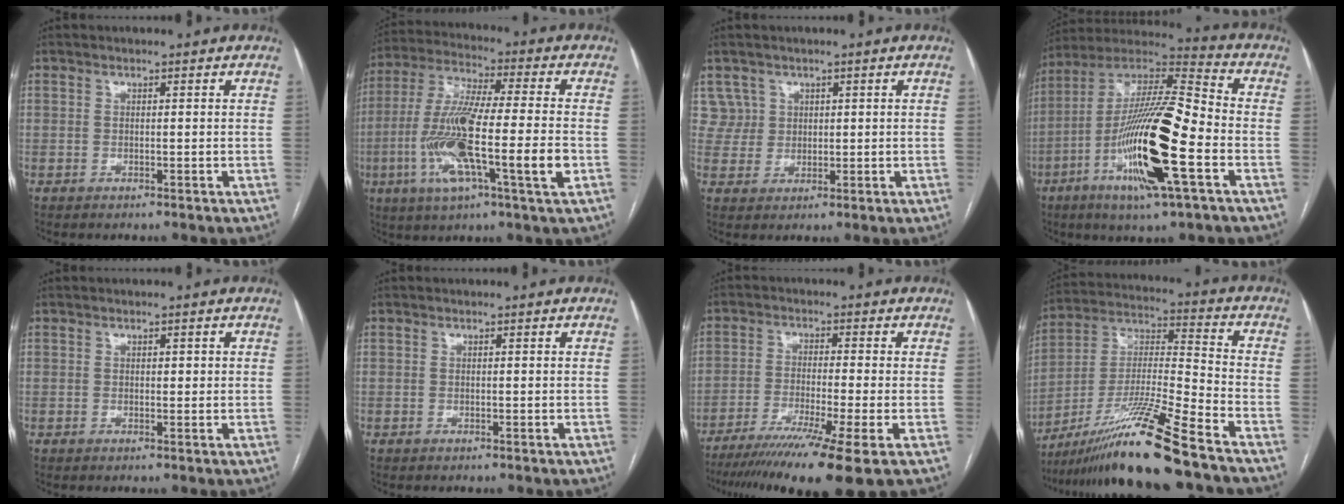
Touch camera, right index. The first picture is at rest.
{"total": 17.5, "force": [-4.3, 1.3, 16.9], "torque": [-0.332, -0.010, -0.078]}
{"total": 4.0, "force": [1.9, 3.5, -0.4], "torque": [0.021, 0.013, 0.039]}
{"total": 21.2, "force": [-6.5, 2.1, 20.1], "torque": [-0.394, -0.018, -0.119]}
{"total": 0.9, "force": [0.3, 0.5, 0.7], "torque": [-0.008, 0.001, 0.003]}
{"total": 0.0}
{"total": 13.6, "force": [-9.2, -1.3, 9.9], "torque": [-0.157, -0.038, -0.149]}
{"total": 18.2, "force": [-13.6, -1.4, 12.0], "torque": [-0.250, -0.020, -0.248]}